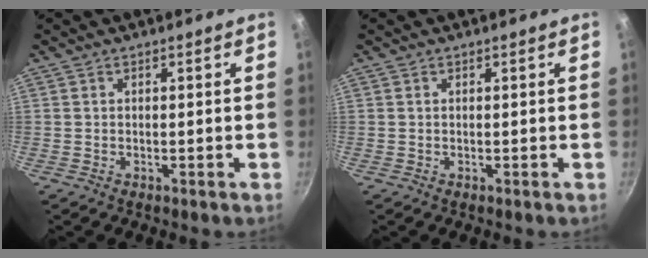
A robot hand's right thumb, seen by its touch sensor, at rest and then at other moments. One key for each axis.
{"total": 0.0}